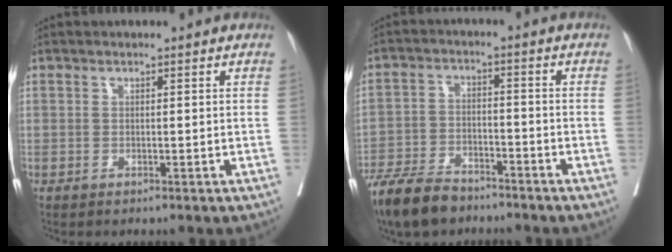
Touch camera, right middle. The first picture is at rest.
{"total": 9.5, "force": [-8.0, 3.3, 3.9], "torque": [-0.068, -0.016, -0.145]}